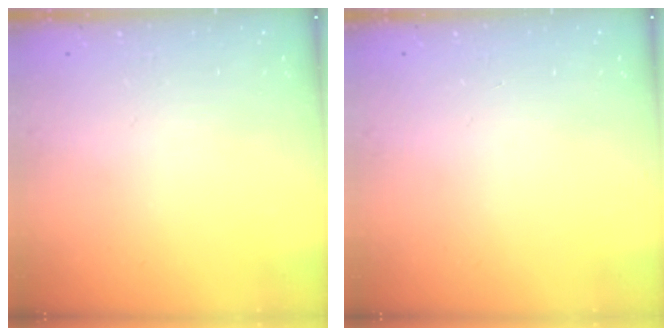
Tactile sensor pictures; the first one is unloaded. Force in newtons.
{"total": 0.0}